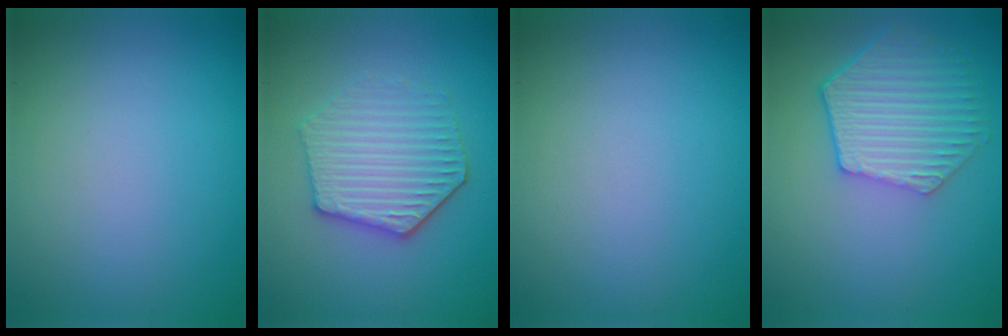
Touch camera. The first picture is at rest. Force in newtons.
{"total": 4.3, "press": 4.0, "slide": 1.8}
{"total": 0.0}
{"total": 5.7, "press": 4.6, "slide": 3.4}